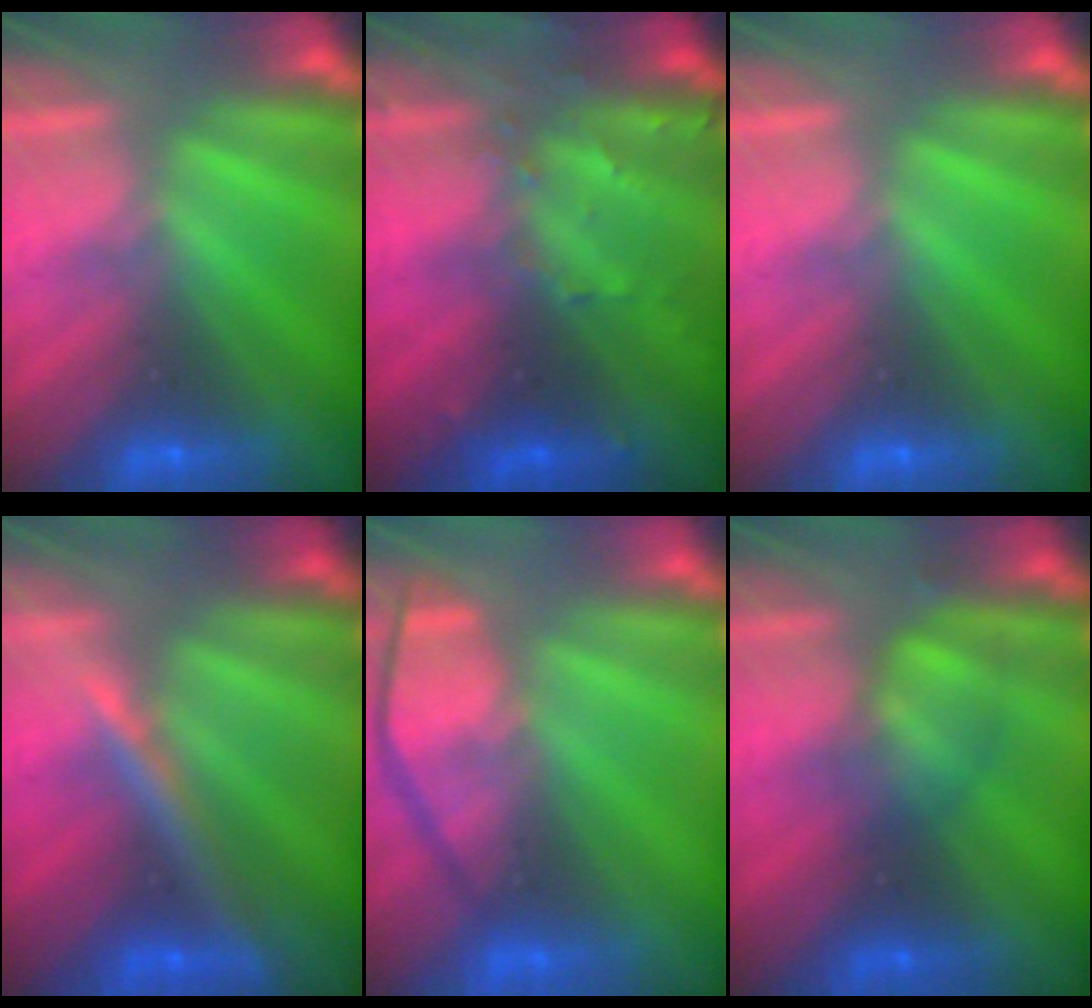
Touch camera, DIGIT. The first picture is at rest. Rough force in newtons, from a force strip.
{"total": 3.1}
{"total": 0.0}
{"total": 2.4}
{"total": 4.5}
{"total": 2.4}